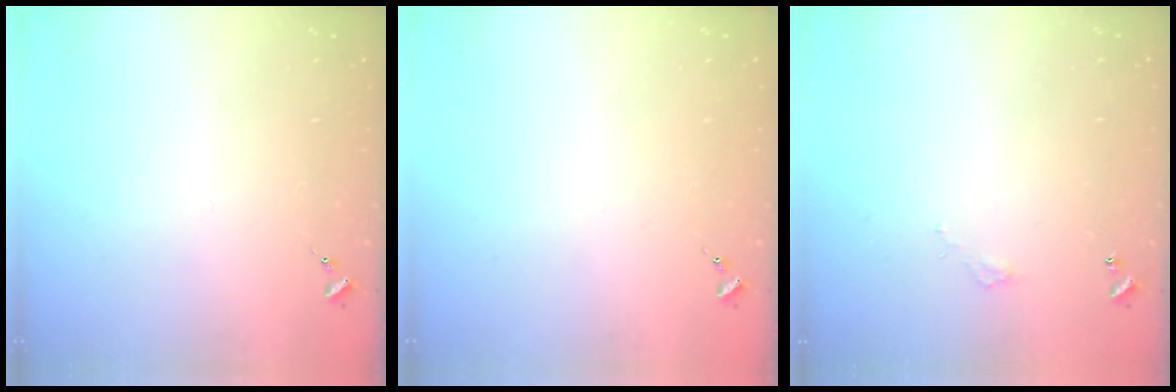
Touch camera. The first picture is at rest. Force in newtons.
{"total": 0.0}
{"total": 2.8, "press": 2.8, "slide": 0.2}